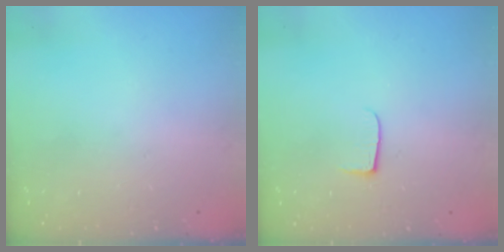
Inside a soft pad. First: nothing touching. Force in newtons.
{"total": 5.6, "press": 5.5, "slide": 0.7}